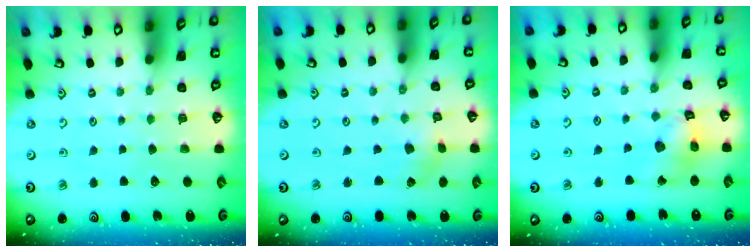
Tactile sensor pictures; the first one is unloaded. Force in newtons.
{"total": 1.2, "press": 1.2, "slide": 0.2}
{"total": 11.8, "press": 11.7, "slide": 1.4}